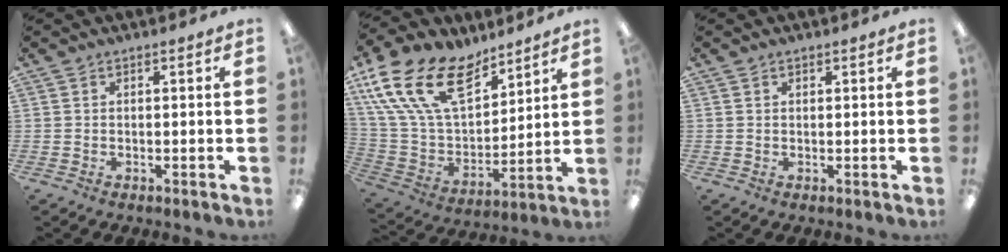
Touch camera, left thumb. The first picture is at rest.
{"total": 22.2, "force": [12.8, 12.0, 13.5], "torque": [-0.288, -0.065, 0.236]}
{"total": 0.6, "force": [0.4, 0.4, 0.3], "torque": [0.000, -0.001, 0.006]}